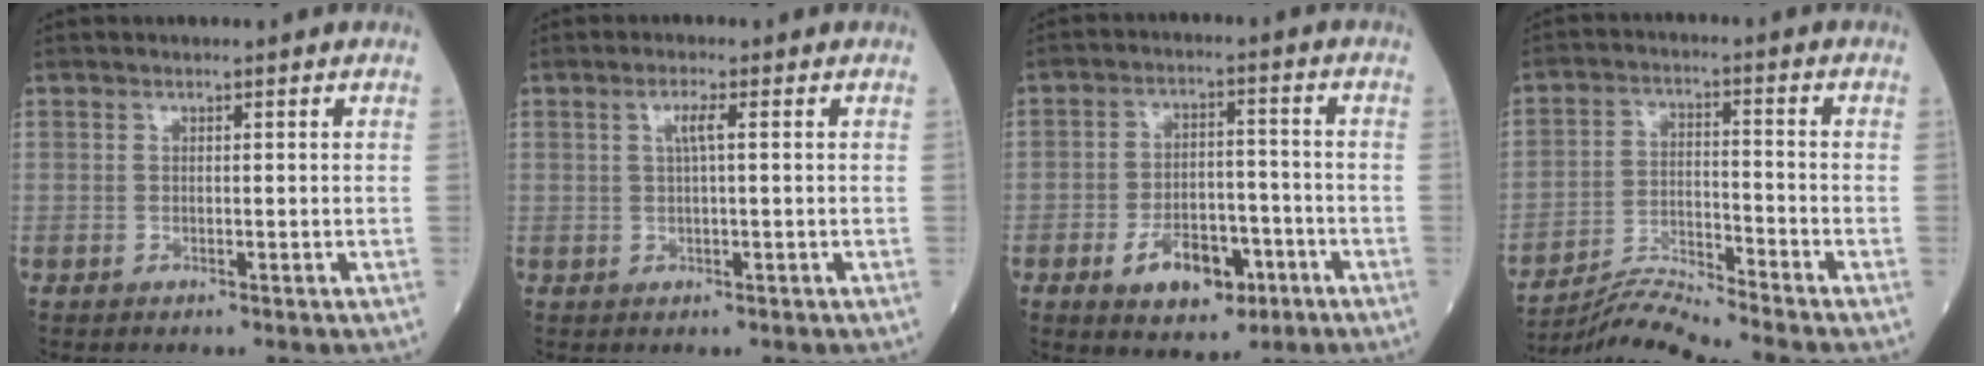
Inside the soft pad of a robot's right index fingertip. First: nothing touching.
{"total": 2.2, "force": [0.5, 0.0, 2.1], "torque": [-0.041, 0.003, 0.009]}
{"total": 8.5, "force": [-4.1, 4.5, 6.0], "torque": [-0.101, 0.005, -0.060]}
{"total": 7.3, "force": [-6.9, -2.4, 0.4], "torque": [-0.018, -0.005, -0.130]}